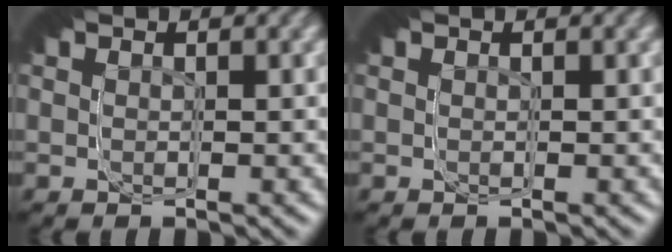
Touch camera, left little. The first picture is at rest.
{"total": 0.0}